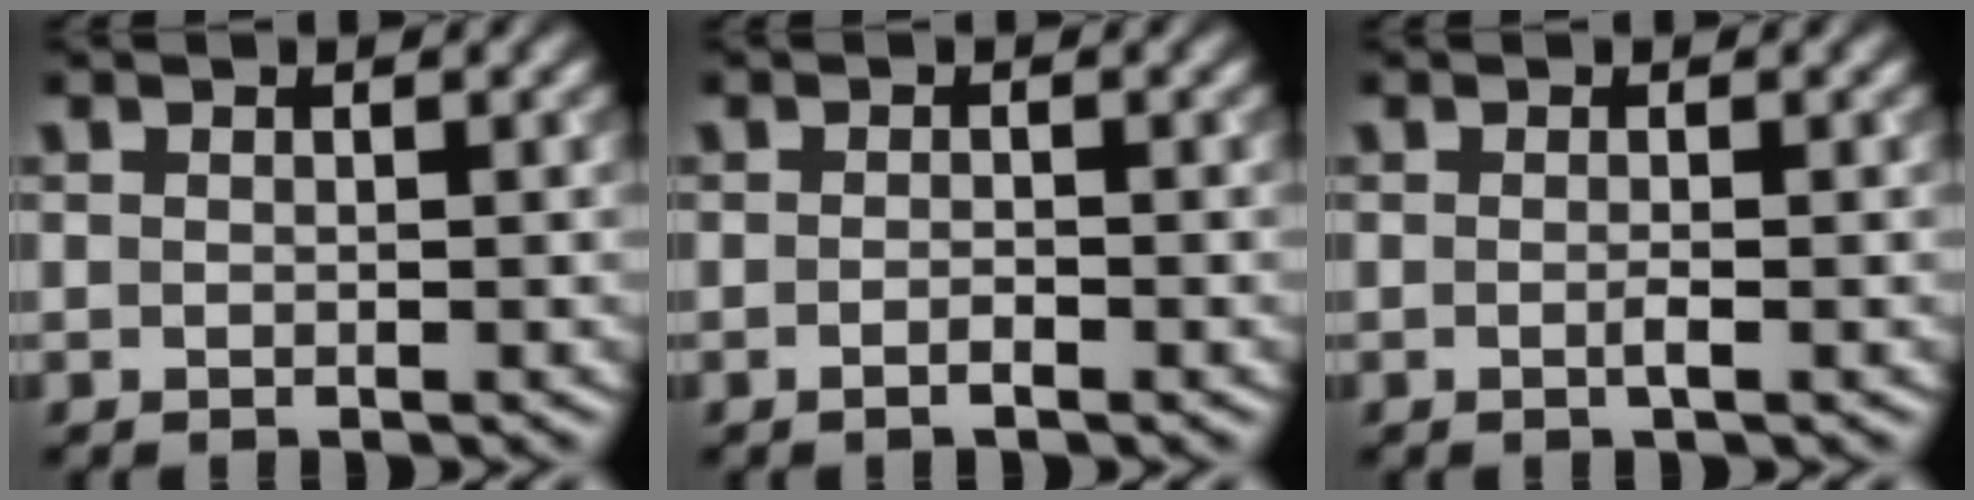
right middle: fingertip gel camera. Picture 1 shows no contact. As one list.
[{"total": 0.9, "force": [-0.5, 0.2, 0.7], "torque": [-0.013, 0.000, -0.009]}, {"total": 0.8, "force": [-0.2, 0.1, 0.8], "torque": [-0.016, -0.001, -0.006]}]